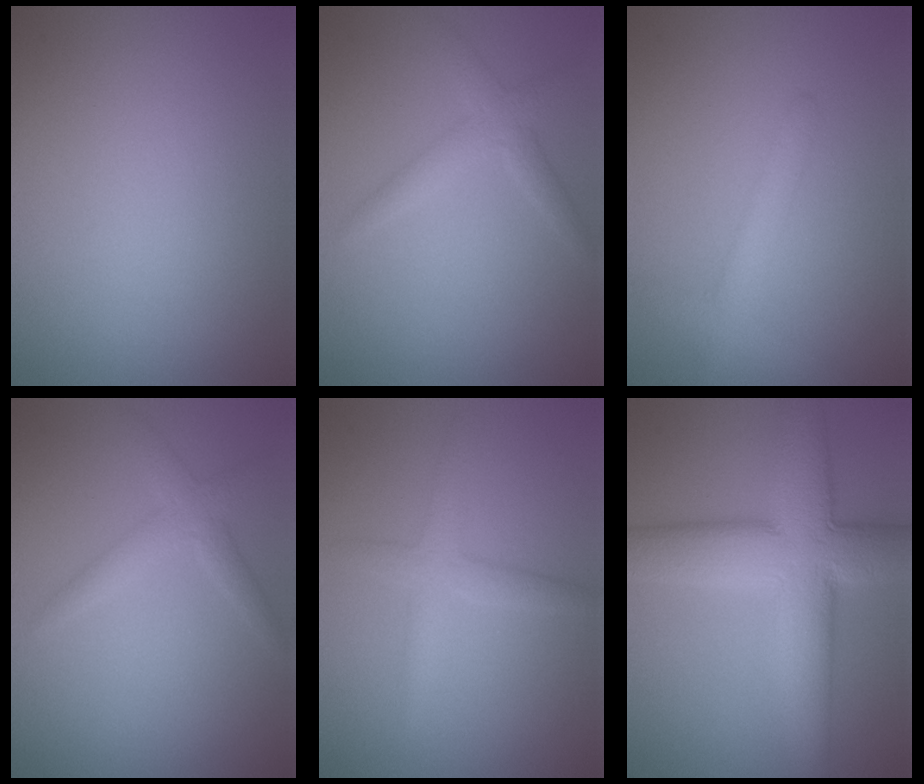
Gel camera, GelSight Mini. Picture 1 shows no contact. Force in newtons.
{"total": 2.4, "press": 2.4, "slide": 0.1}
{"total": 2.4, "press": 2.4, "slide": 0.1}
{"total": 2.4, "press": 2.4, "slide": 0.1}
{"total": 2.3, "press": 2.3, "slide": 0.0}
{"total": 10.1, "press": 10.1, "slide": 0.5}